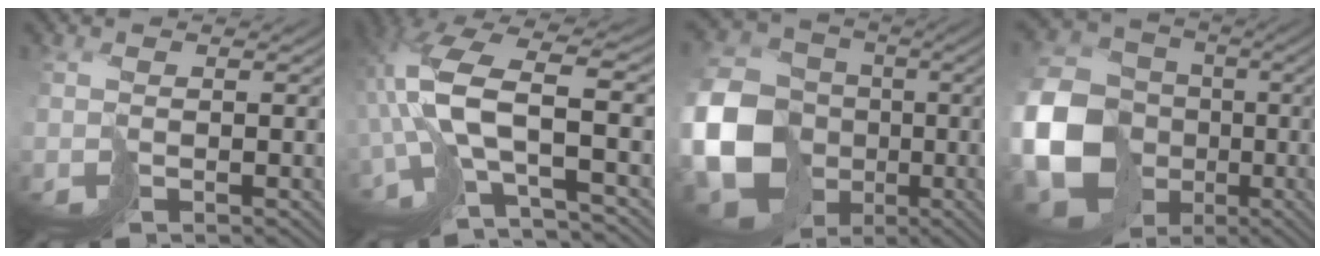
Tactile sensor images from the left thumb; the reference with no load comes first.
{"total": 12.6, "force": [-1.9, 4.7, 11.6], "torque": [-0.266, 0.000, -0.033]}
{"total": 18.0, "force": [-4.3, 15.5, 8.2], "torque": [-0.232, -0.041, -0.085]}
{"total": 16.7, "force": [-3.9, 14.2, 7.7], "torque": [-0.230, -0.035, -0.067]}